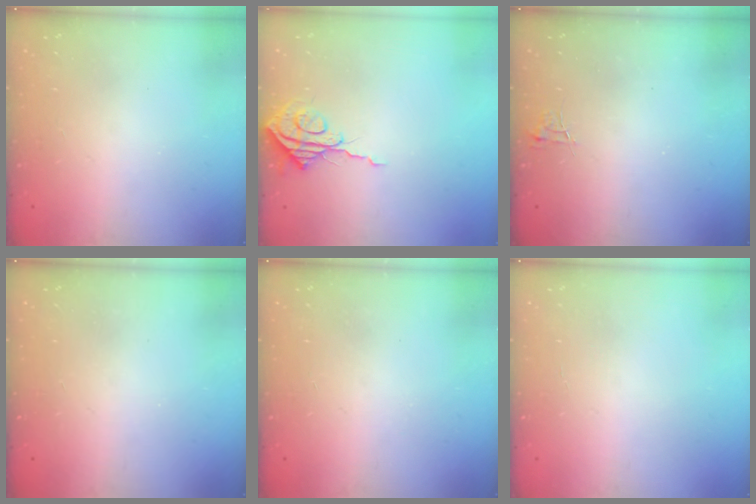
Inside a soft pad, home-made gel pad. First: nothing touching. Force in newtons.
{"total": 8.3, "press": 8.3, "slide": 0.6}
{"total": 3.7, "press": 3.7, "slide": 0.4}
{"total": 0.0}
{"total": 0.0}
{"total": 1.7, "press": 1.7, "slide": 0.1}